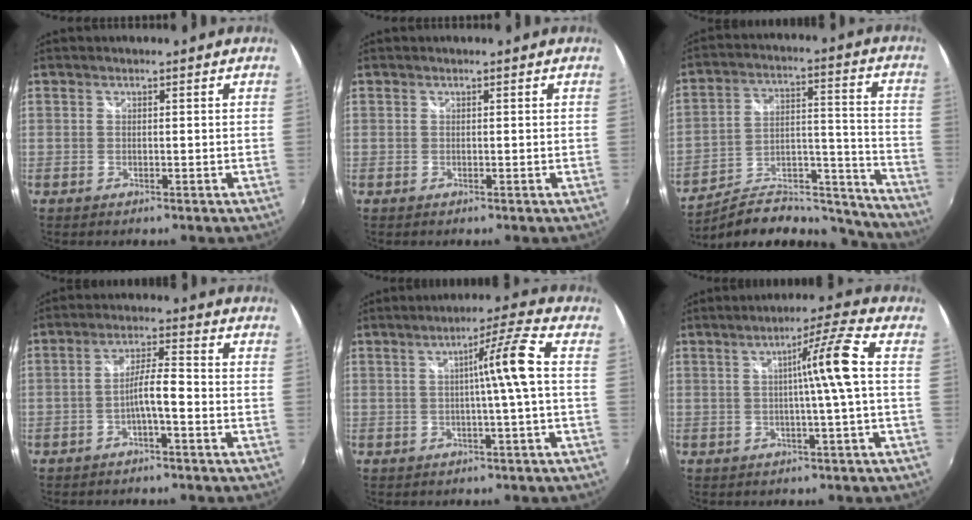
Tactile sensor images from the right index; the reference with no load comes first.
{"total": 0.0}
{"total": 20.1, "force": [-17.7, 6.1, 7.1], "torque": [-0.106, 0.031, -0.249]}
{"total": 4.7, "force": [-2.3, 0.2, 4.1], "torque": [-0.081, 0.011, -0.041]}
{"total": 7.1, "force": [-0.1, -1.6, 6.9], "torque": [-0.105, 0.009, 0.001]}
{"total": 7.7, "force": [0.1, -1.8, 7.5], "torque": [-0.115, 0.009, 0.002]}